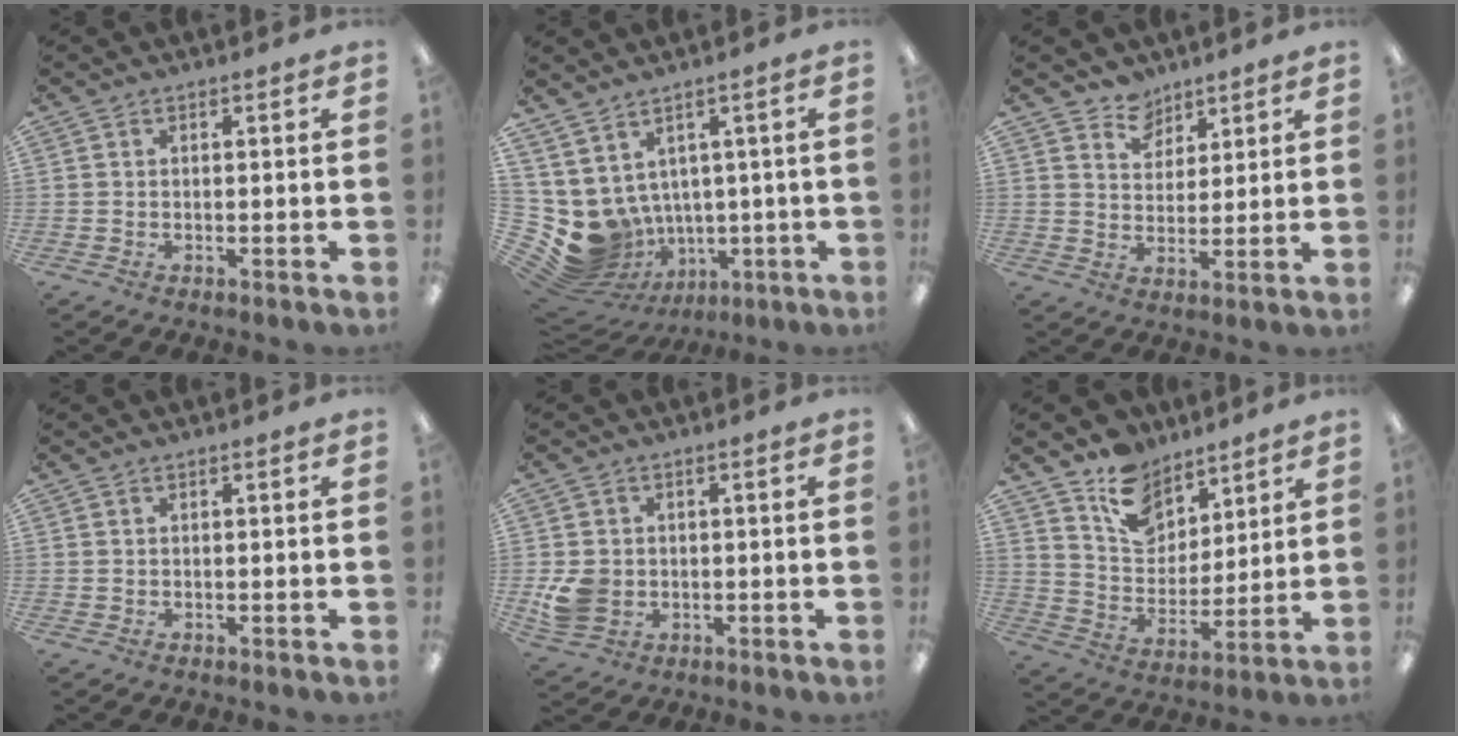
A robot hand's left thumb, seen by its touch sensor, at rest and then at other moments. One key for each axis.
{"total": 8.7, "fx": 0.0, "fy": 8.4, "fz": 2.5, "tx": -0.091, "ty": -0.032, "tz": 0.018}
{"total": 6.7, "fx": 5.3, "fy": 3.9, "fz": 0.5, "tx": -0.003, "ty": -0.035, "tz": 0.098}
{"total": 0.0}
{"total": 6.0, "fx": -0.8, "fy": 5.3, "fz": 2.6, "tx": -0.045, "ty": 0.003, "tz": -0.010}
{"total": 12.9, "fx": 9.2, "fy": 8.1, "fz": 3.9, "tx": -0.071, "ty": -0.059, "tz": 0.178}